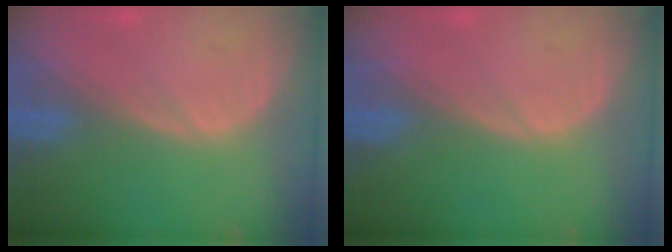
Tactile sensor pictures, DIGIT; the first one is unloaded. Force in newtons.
{"total": 0.0}